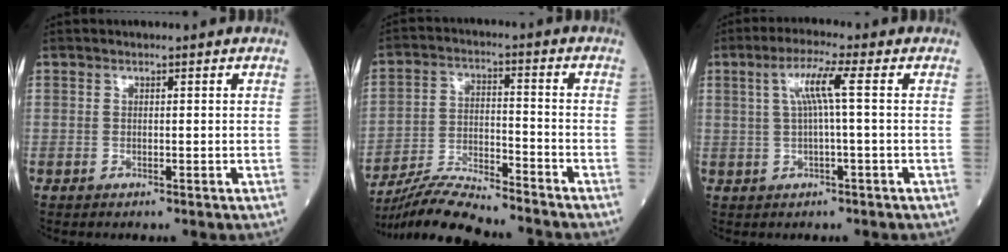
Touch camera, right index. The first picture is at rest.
{"total": 12.1, "force": [-11.5, 0.1, 3.9], "torque": [-0.067, -0.007, -0.206]}
{"total": 5.3, "force": [1.0, -0.5, 5.1], "torque": [-0.102, 0.014, 0.023]}